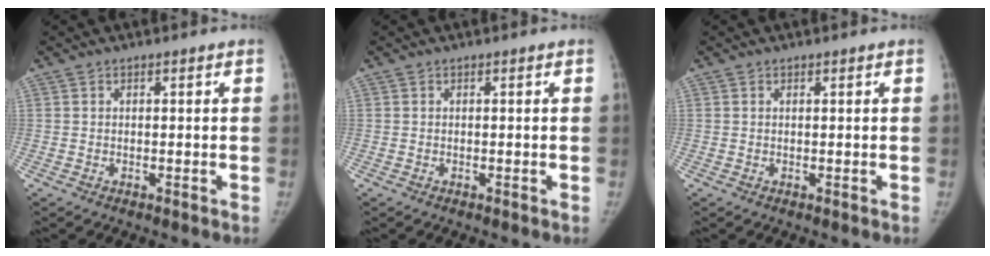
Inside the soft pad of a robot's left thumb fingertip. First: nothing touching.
{"total": 0.0}
{"total": 0.0}